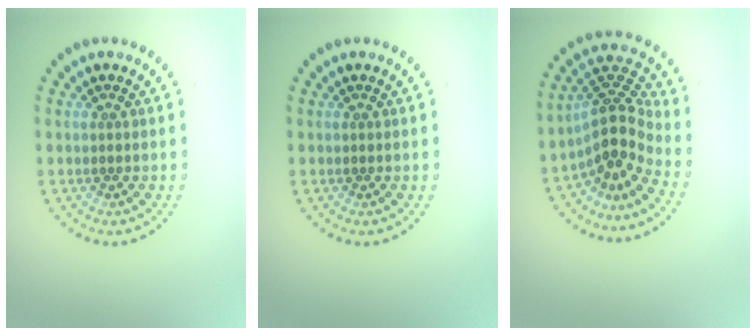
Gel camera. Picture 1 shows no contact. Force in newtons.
{"total": 0.0}
{"total": 4.3, "press": 2.9, "slide": 3.1}